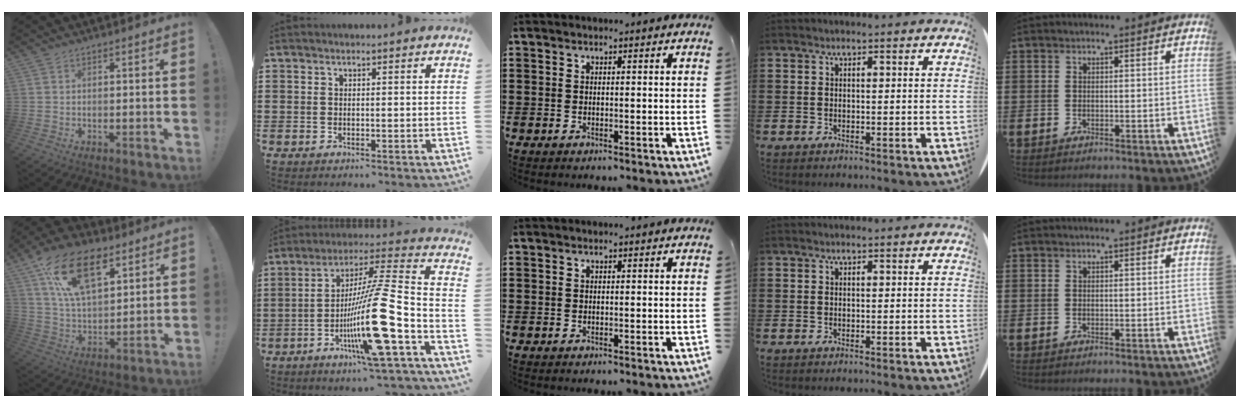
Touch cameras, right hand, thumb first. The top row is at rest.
{"thumb": {"total": 19.1, "force": [9.8, 10.4, 12.7], "torque": [-0.226, -0.048, 0.175]}, "index": {"total": 17.8, "force": [-7.2, 1.9, 16.2], "torque": [-0.291, -0.019, -0.130]}}